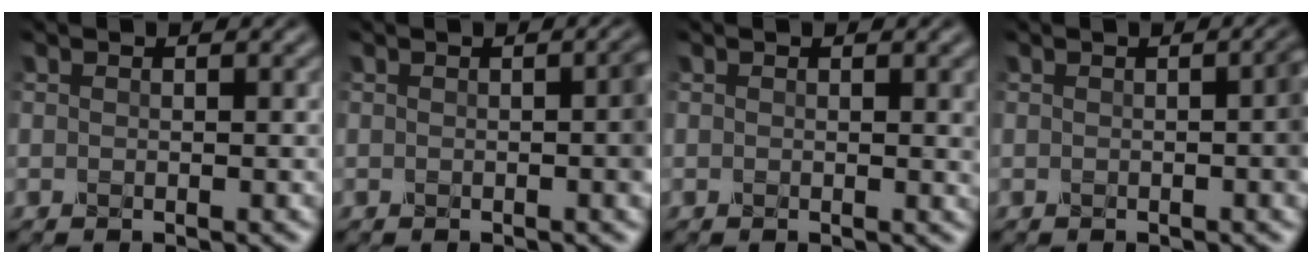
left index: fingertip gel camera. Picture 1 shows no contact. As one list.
[{"total": 2.1, "force": [0.0, 0.4, 2.1], "torque": [-0.024, 0.004, -0.002]}, {"total": 1.2, "force": [0.4, 0.2, 1.1], "torque": [-0.011, 0.000, 0.004]}, {"total": 2.8, "force": [0.0, 0.6, 2.7], "torque": [-0.028, 0.008, -0.003]}]